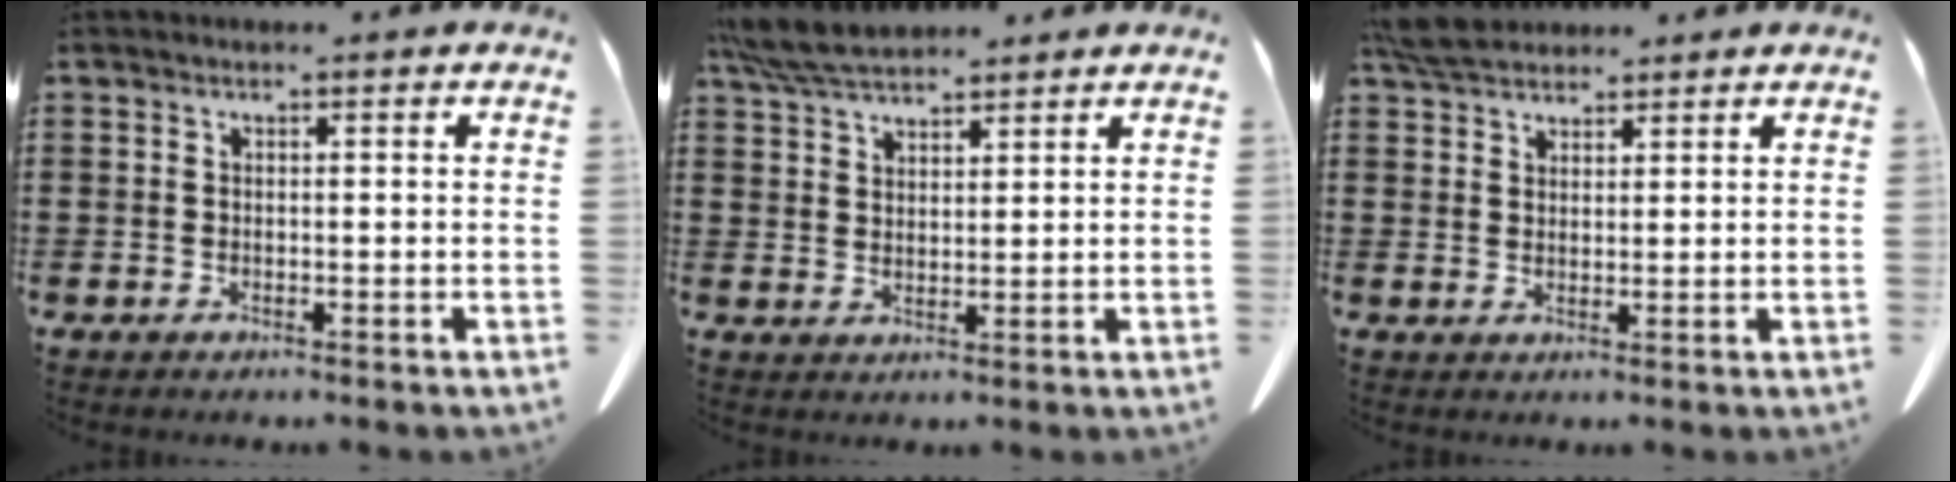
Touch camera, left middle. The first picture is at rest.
{"total": 6.1, "force": [5.5, 1.3, 2.4], "torque": [-0.064, -0.010, 0.105]}
{"total": 4.9, "force": [4.4, 1.5, 1.4], "torque": [-0.041, -0.003, 0.087]}